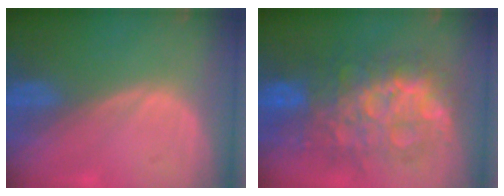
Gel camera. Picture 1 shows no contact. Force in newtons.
{"total": 12.4, "press": 12.4, "slide": 1.2}